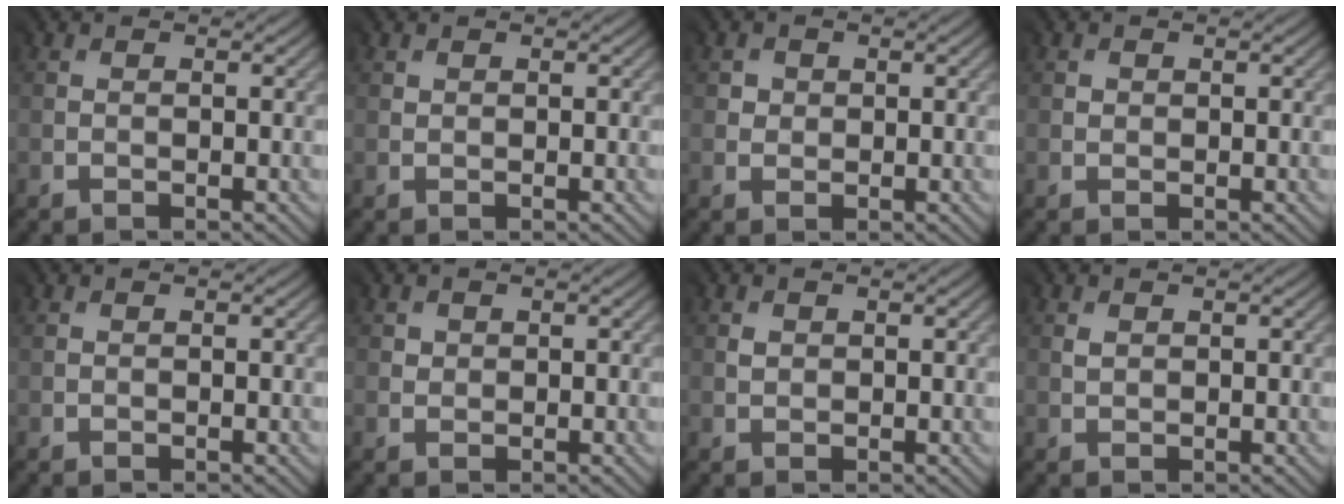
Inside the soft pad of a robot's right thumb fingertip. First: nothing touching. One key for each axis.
{"total": 1.0, "fx": 0.9, "fy": 0.4, "fz": -0.1, "tx": 0.002, "ty": -0.001, "tz": 0.017}
{"total": 1.6, "fx": 0.8, "fy": 1.1, "fz": -0.8, "tx": 0.010, "ty": -0.003, "tz": 0.010}
{"total": 0.9, "fx": 0.7, "fy": 0.6, "fz": -0.3, "tx": 0.007, "ty": -0.002, "tz": 0.013}
{"total": 0.5, "fx": 0.3, "fy": 0.2, "fz": 0.3, "tx": -0.006, "ty": -0.001, "tz": 0.007}
{"total": 1.5, "fx": 1.1, "fy": 0.8, "fz": -0.5, "tx": 0.008, "ty": -0.003, "tz": 0.018}
{"total": 0.9, "fx": 0.7, "fy": 0.4, "fz": -0.5, "tx": 0.005, "ty": -0.001, "tz": 0.013}
{"total": 1.0, "fx": 0.8, "fy": 0.4, "fz": -0.2, "tx": -0.001, "ty": -0.001, "tz": 0.016}